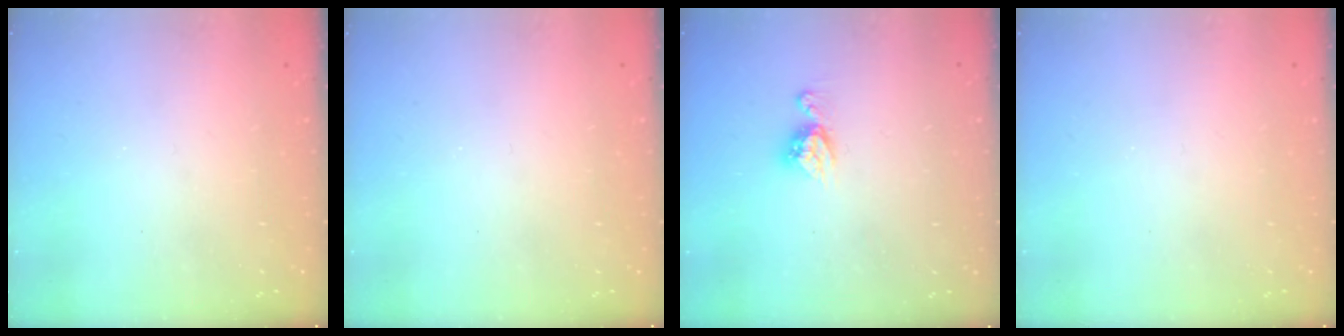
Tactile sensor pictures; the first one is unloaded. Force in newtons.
{"total": 0.0}
{"total": 7.2, "press": 7.2, "slide": 0.5}
{"total": 0.0}